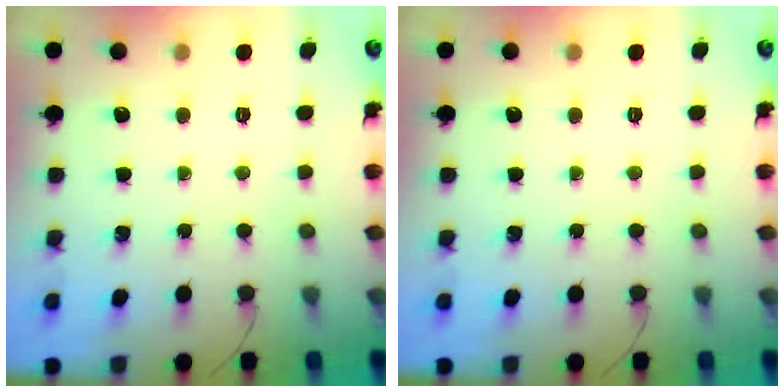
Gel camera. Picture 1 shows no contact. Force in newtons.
{"total": 0.0}